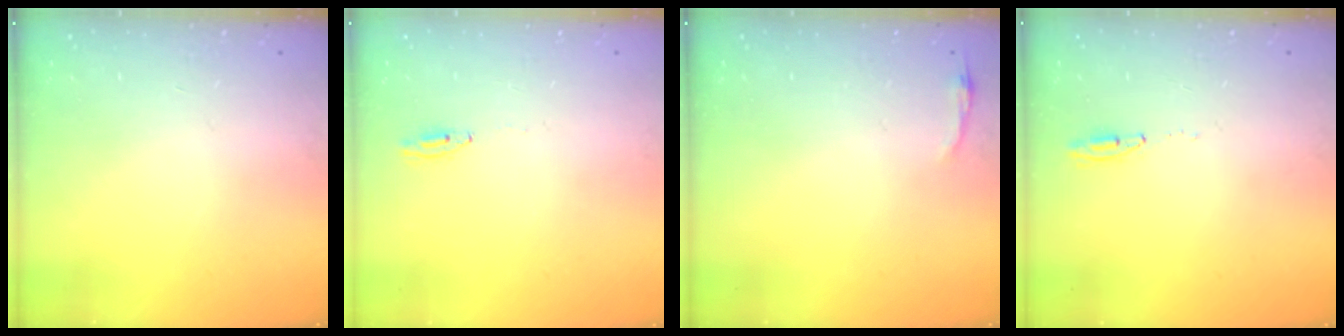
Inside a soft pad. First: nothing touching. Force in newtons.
{"total": 2.0, "press": 2.0, "slide": 0.2}
{"total": 2.8, "press": 2.8, "slide": 0.6}
{"total": 3.4, "press": 2.9, "slide": 1.7}